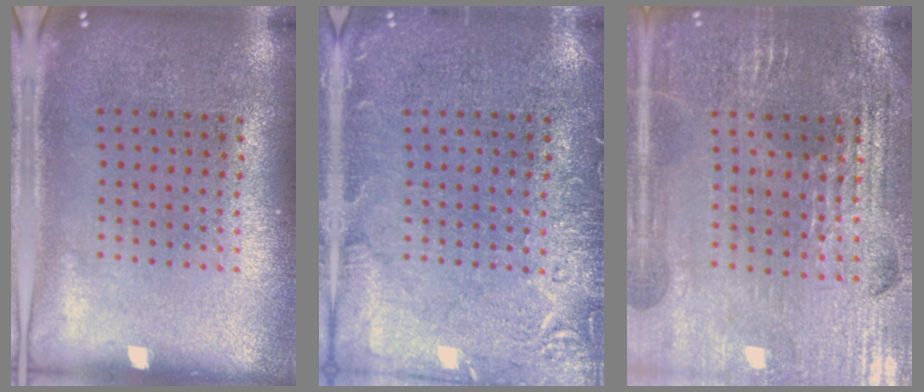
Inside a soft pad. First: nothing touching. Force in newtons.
{"total": 2.9, "press": 2.9, "slide": 0.4}
{"total": 2.9, "press": 2.9, "slide": 0.6}